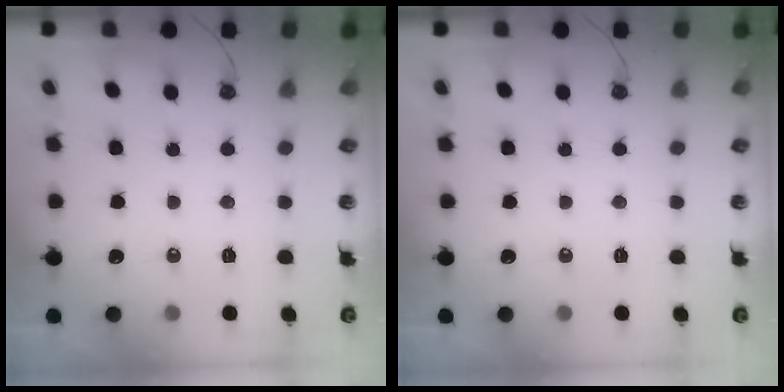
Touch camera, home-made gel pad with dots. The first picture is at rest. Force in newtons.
{"total": 0.0}